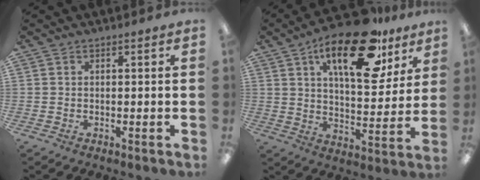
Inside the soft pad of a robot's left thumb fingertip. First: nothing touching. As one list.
[{"total": 22.3, "force": [13.0, 9.4, 15.6], "torque": [-0.225, -0.061, 0.209]}]